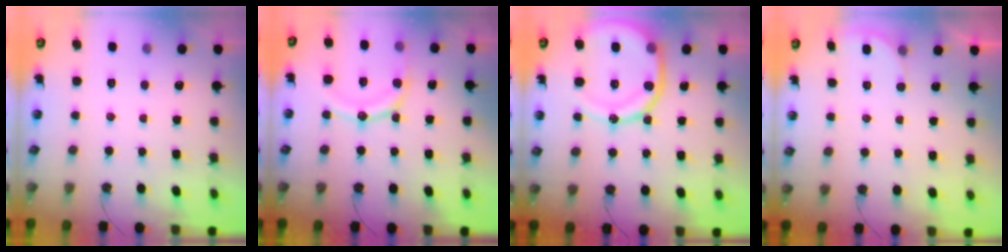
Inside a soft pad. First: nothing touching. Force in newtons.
{"total": 13.5, "press": 13.4, "slide": 1.5}
{"total": 18.2, "press": 18.1, "slide": 2.0}
{"total": 2.1, "press": 2.1, "slide": 0.6}